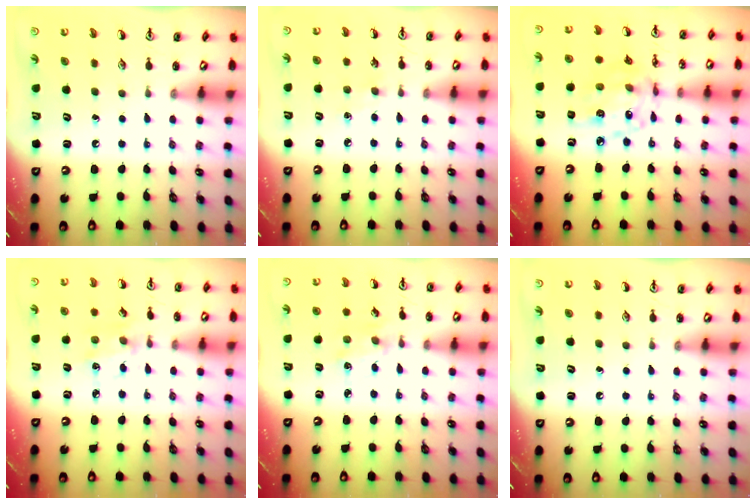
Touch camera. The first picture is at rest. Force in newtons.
{"total": 3.1, "press": 3.1, "slide": 0.5}
{"total": 13.8, "press": 13.8, "slide": 1.0}
{"total": 2.8, "press": 2.8, "slide": 0.5}
{"total": 1.9, "press": 1.9, "slide": 0.3}
{"total": 0.0}